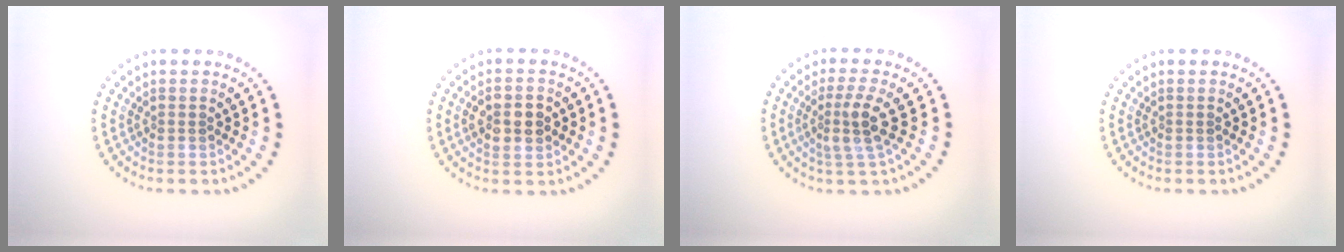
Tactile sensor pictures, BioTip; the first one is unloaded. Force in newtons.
{"total": 3.7, "press": 3.7, "slide": 0.2}
{"total": 2.9, "press": 2.4, "slide": 1.6}
{"total": 0.0}